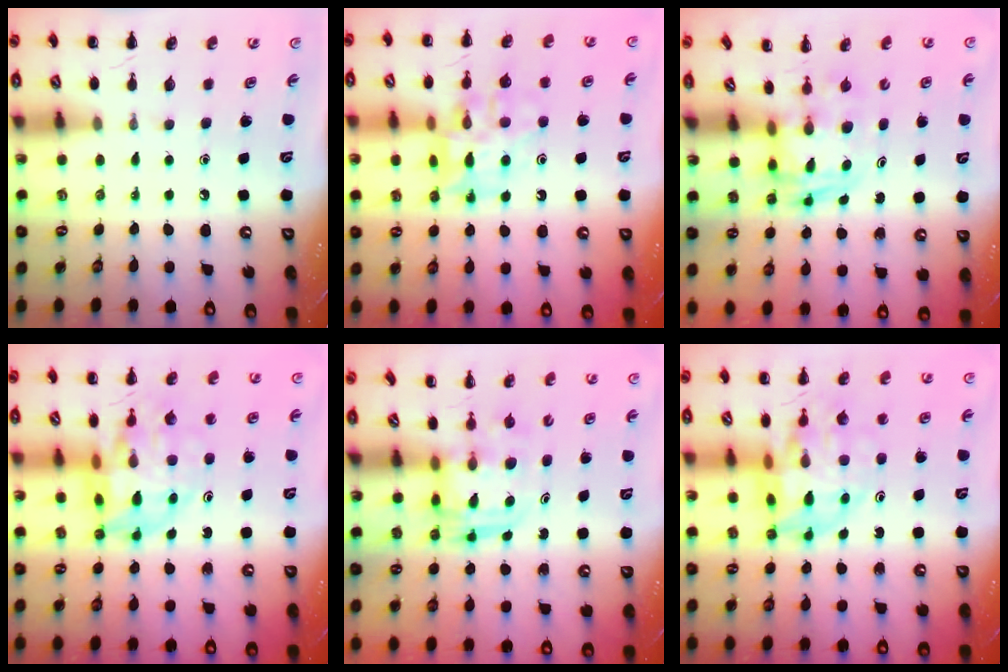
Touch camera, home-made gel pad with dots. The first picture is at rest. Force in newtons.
{"total": 13.4, "press": 13.3, "slide": 2.0}
{"total": 2.9, "press": 2.9, "slide": 0.5}
{"total": 12.9, "press": 12.5, "slide": 2.9}
{"total": 3.0, "press": 3.0, "slide": 0.3}
{"total": 12.9, "press": 12.5, "slide": 2.9}